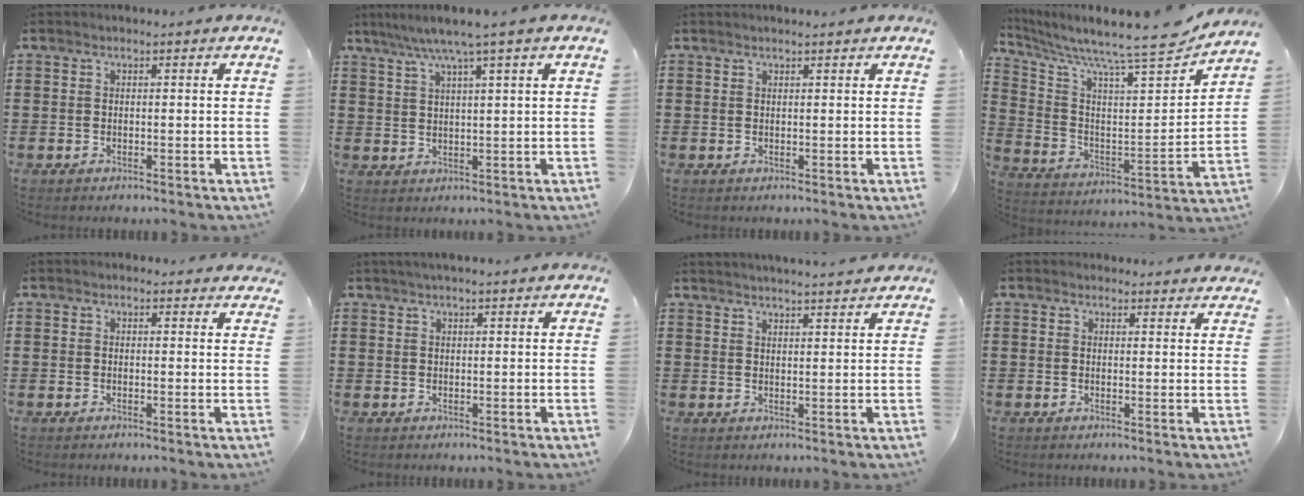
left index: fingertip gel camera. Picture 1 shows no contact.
{"total": 4.6, "force": [3.0, -0.6, 3.5], "torque": [-0.076, -0.007, 0.048]}
{"total": 0.6, "force": [0.6, -0.1, 0.3], "torque": [-0.007, -0.002, 0.011]}
{"total": 9.4, "force": [8.4, 0.5, 4.2], "torque": [-0.109, -0.078, 0.130]}
{"total": 1.3, "force": [1.1, 0.4, 0.3], "torque": [-0.008, 0.003, 0.023]}
{"total": 1.6, "force": [1.4, 0.0, 0.8], "torque": [-0.016, 0.001, 0.025]}
{"total": 2.6, "force": [2.6, -0.4, 0.3], "torque": [-0.013, -0.009, 0.047]}
{"total": 2.0, "force": [2.0, 0.4, 0.1], "torque": [-0.007, -0.002, 0.040]}